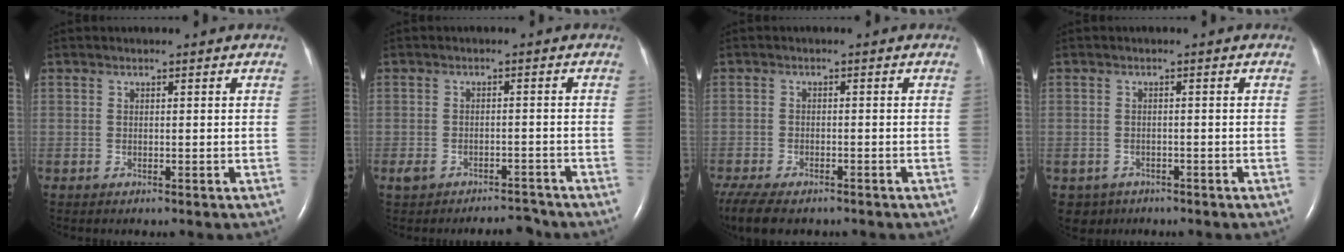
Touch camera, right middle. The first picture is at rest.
{"total": 3.9, "force": [-3.3, 1.4, 1.4], "torque": [-0.030, 0.008, -0.049]}
{"total": 11.2, "force": [-8.3, 4.7, 5.9], "torque": [-0.134, -0.012, -0.123]}
{"total": 3.0, "force": [-1.9, 2.3, 0.0], "torque": [-0.004, 0.005, -0.027]}